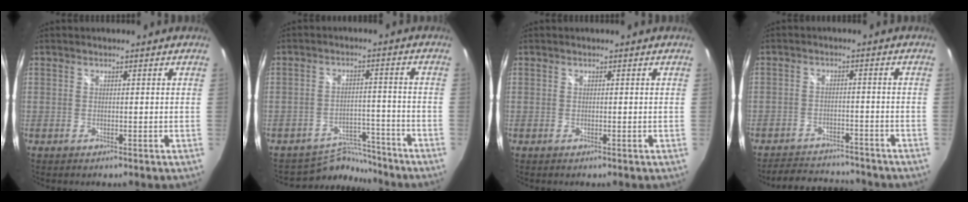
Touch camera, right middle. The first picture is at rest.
{"total": 7.1, "force": [-6.8, 2.0, -0.4], "torque": [0.002, 0.021, -0.107]}
{"total": 0.0}
{"total": 9.8, "force": [-9.0, 3.0, 2.4], "torque": [-0.065, 0.024, -0.122]}